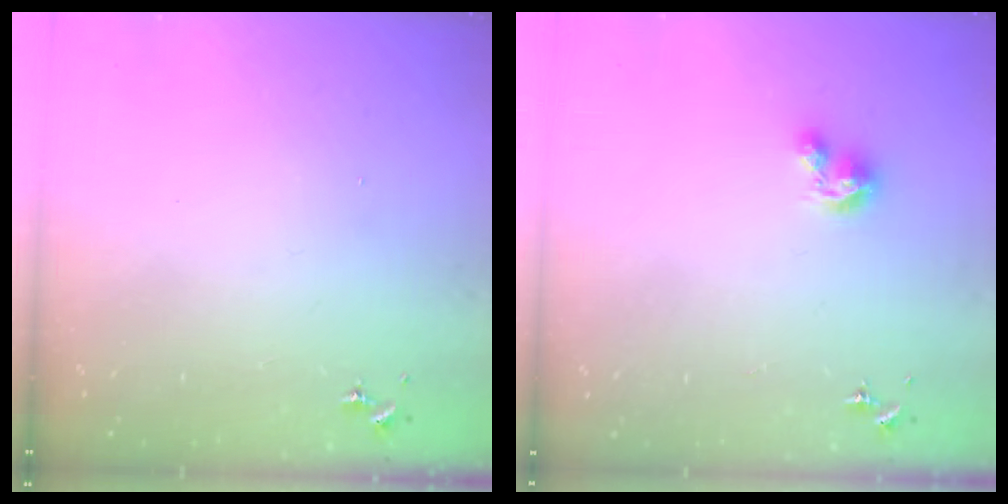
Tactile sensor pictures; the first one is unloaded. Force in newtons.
{"total": 5.3, "press": 5.3, "slide": 0.3}